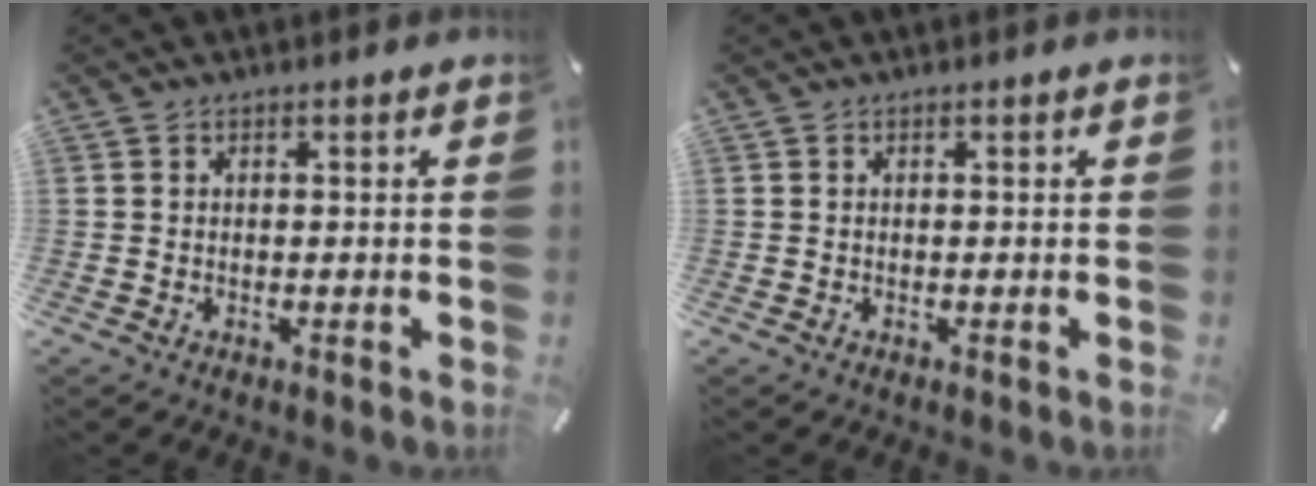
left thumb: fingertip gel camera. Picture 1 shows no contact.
{"total": 0.0}